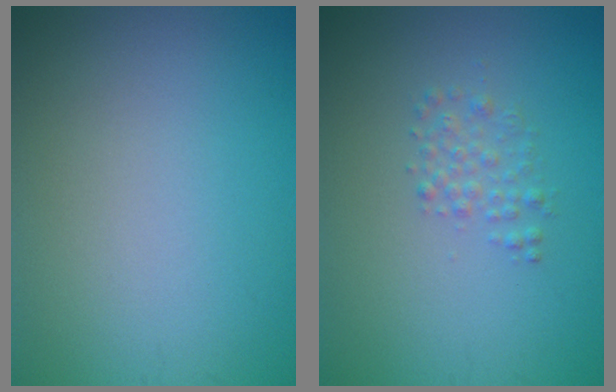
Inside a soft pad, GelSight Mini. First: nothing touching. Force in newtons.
{"total": 1.5, "press": 1.5, "slide": 0.0}